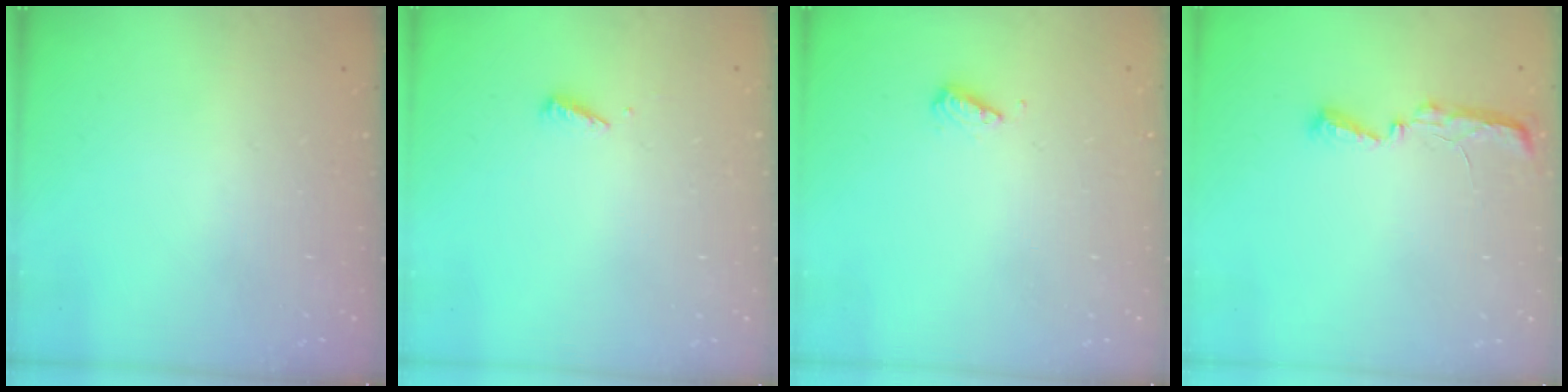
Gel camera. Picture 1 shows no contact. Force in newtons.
{"total": 2.5, "press": 2.5, "slide": 0.1}
{"total": 5.2, "press": 5.2, "slide": 0.5}
{"total": 5.4, "press": 5.3, "slide": 0.7}